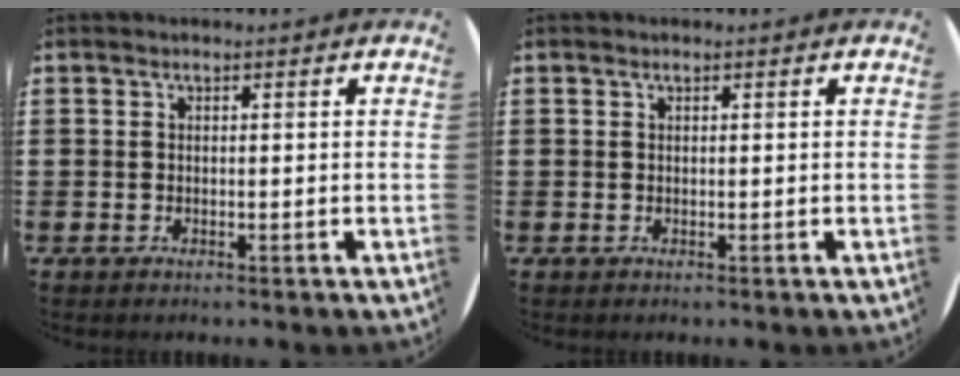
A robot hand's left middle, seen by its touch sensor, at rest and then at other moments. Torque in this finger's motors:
{"motor_torque": [-0.24, 0.13, -0.04, -0.01]}